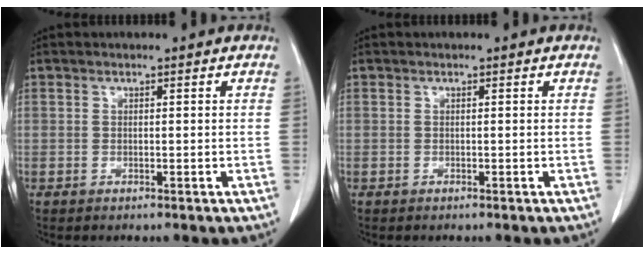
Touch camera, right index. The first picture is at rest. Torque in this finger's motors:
{"motor_torque": [-0.07, 0.05, 0.01, 0.01]}